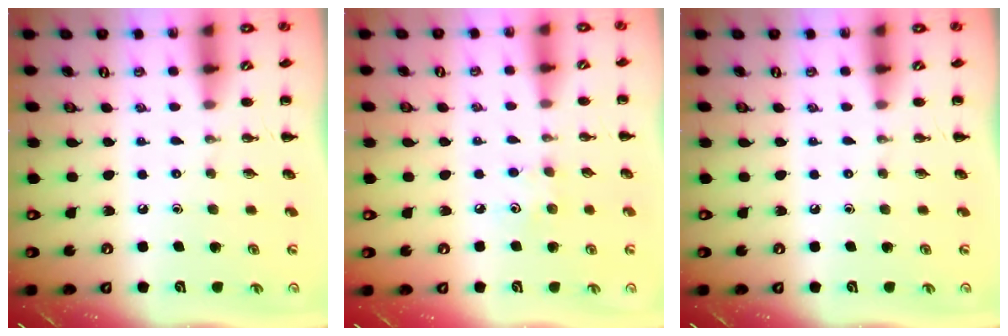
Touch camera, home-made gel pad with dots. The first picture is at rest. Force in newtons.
{"total": 5.3, "press": 5.2, "slide": 1.3}
{"total": 0.0}